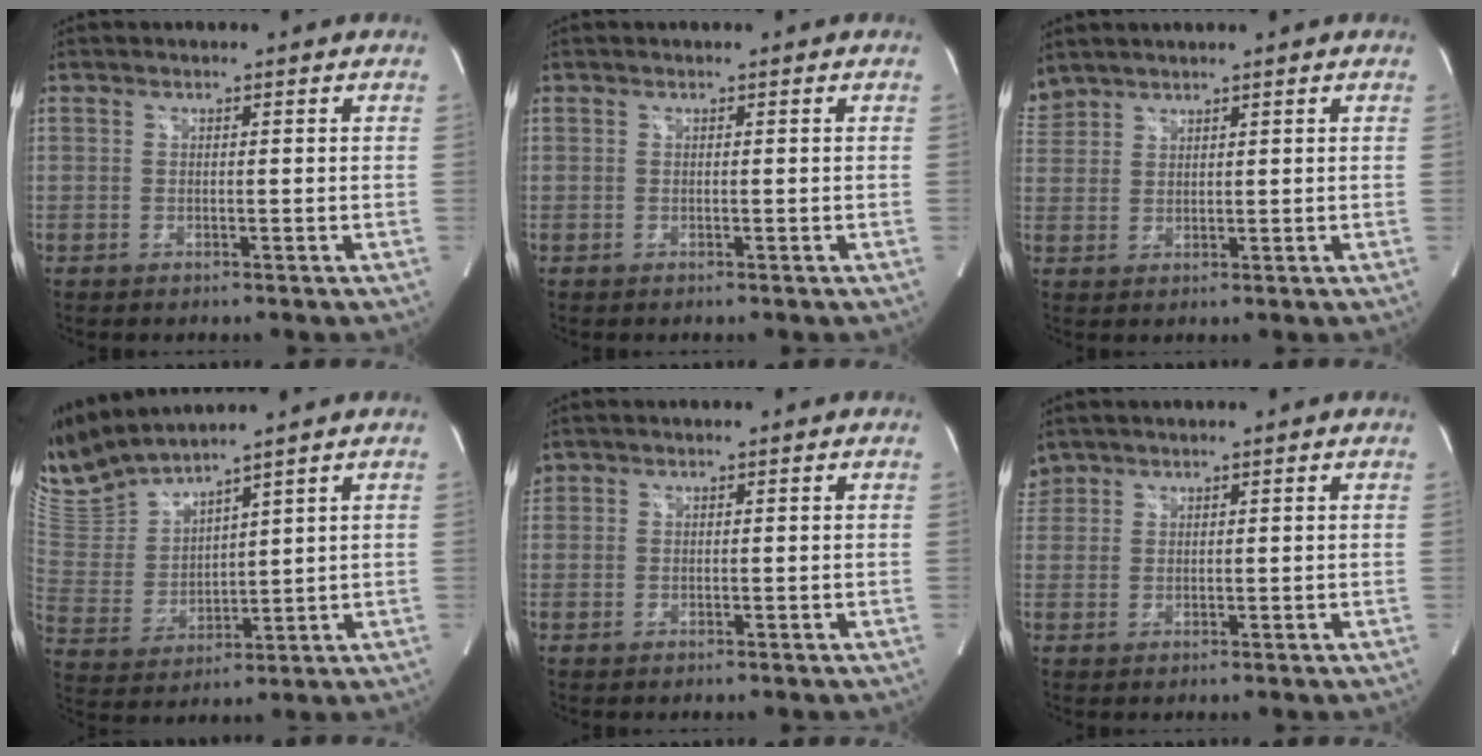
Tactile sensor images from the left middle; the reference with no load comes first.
{"total": 0.0}
{"total": 3.6, "force": [3.4, 1.0, 0.2], "torque": [-0.018, 0.020, 0.076]}
{"total": 10.3, "force": [9.9, 0.1, 3.0], "torque": [-0.084, -0.001, 0.217]}
{"total": 1.0, "force": [0.8, 0.6, 0.0], "torque": [-0.001, 0.014, 0.016]}
{"total": 2.6, "force": [2.3, 1.2, -0.1], "torque": [-0.001, 0.014, 0.048]}